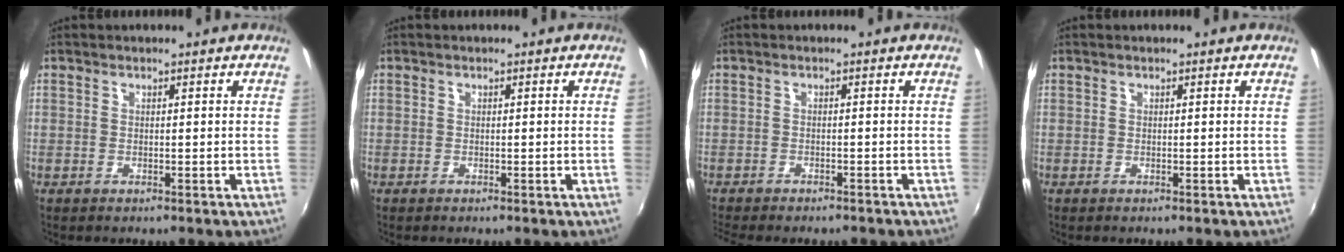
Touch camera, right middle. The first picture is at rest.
{"total": 0.0}
{"total": 5.7, "force": [-5.0, 1.3, 2.3], "torque": [-0.059, -0.022, -0.079]}
{"total": 0.0}